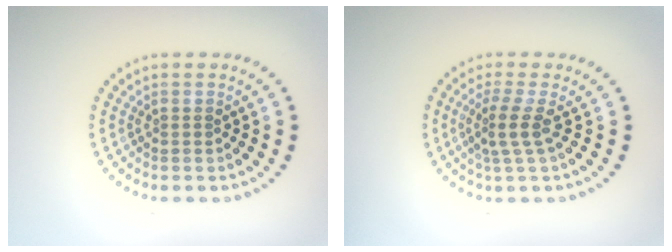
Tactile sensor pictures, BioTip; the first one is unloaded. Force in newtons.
{"total": 2.5, "press": 1.8, "slide": 1.7}